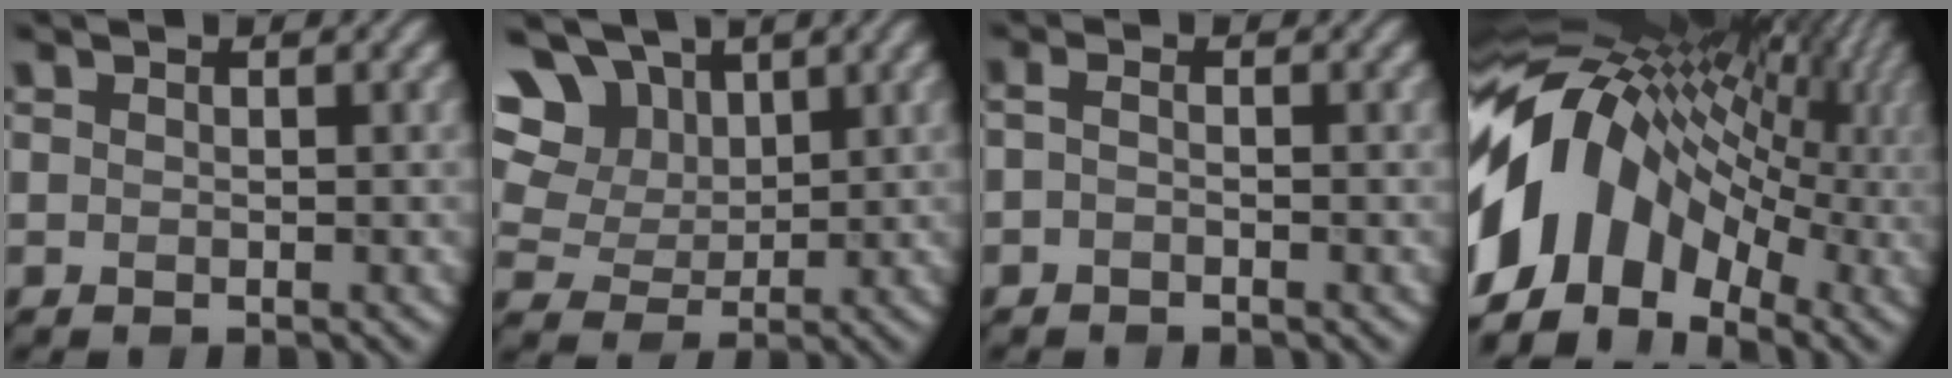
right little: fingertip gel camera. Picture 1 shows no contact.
{"total": 14.8, "force": [7.3, 10.5, 7.4], "torque": [-0.174, 0.041, 0.126]}
{"total": 0.9, "force": [-0.5, 0.3, 0.7], "torque": [-0.018, -0.003, -0.011]}
{"total": 15.3, "force": [-1.4, 10.6, 10.9], "torque": [-0.227, 0.020, -0.033]}